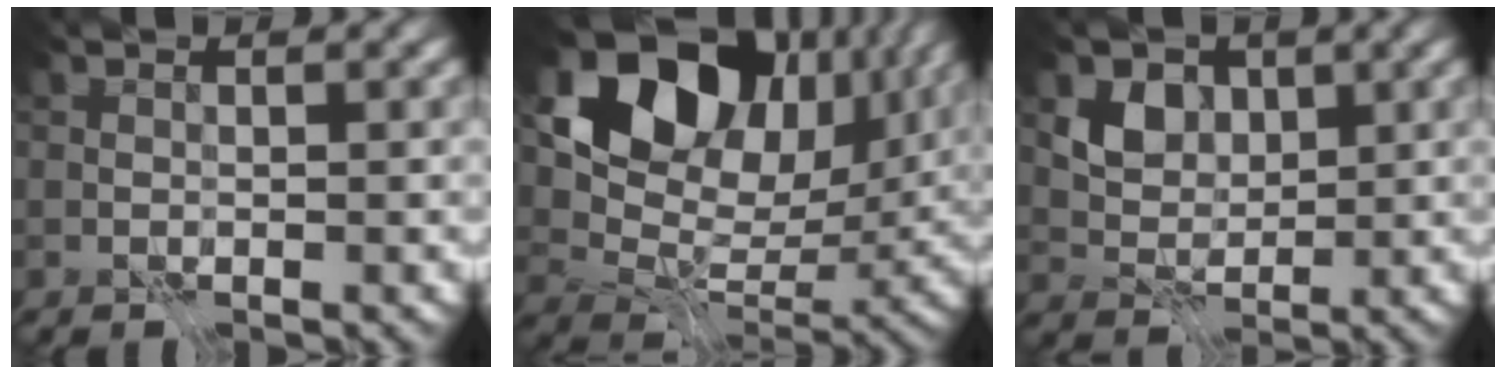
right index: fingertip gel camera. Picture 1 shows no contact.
{"total": 15.4, "force": [6.8, 10.2, 9.3], "torque": [-0.151, 0.023, 0.133]}
{"total": 3.4, "force": [1.2, 2.7, 1.8], "torque": [-0.038, -0.010, 0.020]}